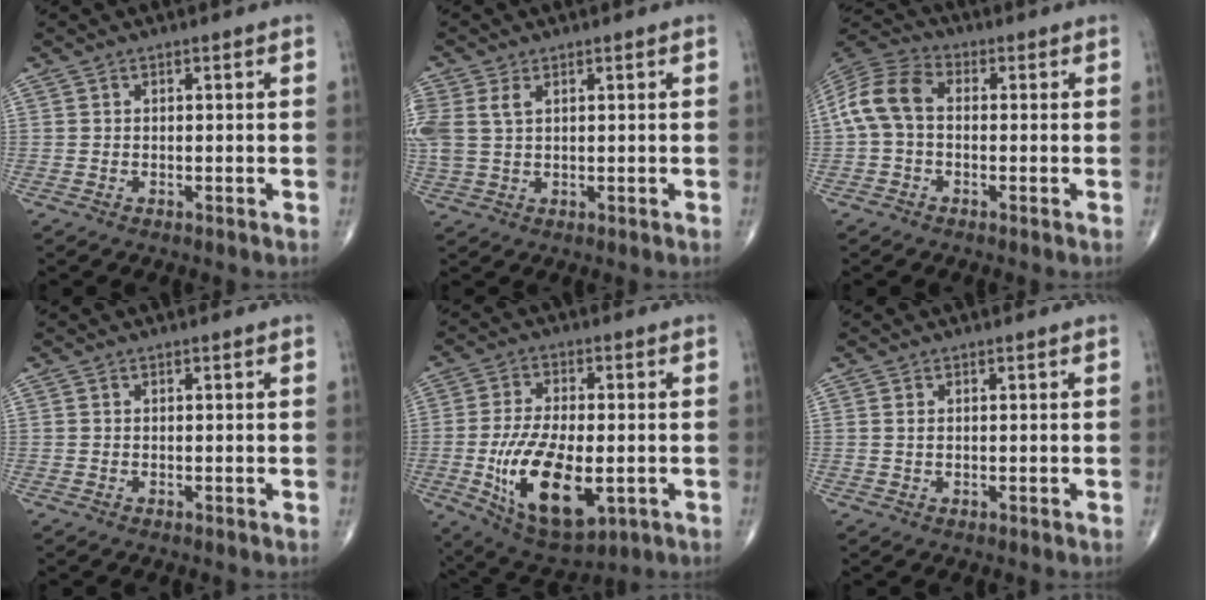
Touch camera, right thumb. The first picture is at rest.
{"total": 5.7, "force": [1.8, 3.5, 4.2], "torque": [-0.120, 0.012, 0.045]}
{"total": 9.8, "force": [-0.1, 6.6, 7.3], "torque": [-0.150, 0.029, -0.014]}
{"total": 0.0}
{"total": 17.0, "force": [-3.8, 8.1, 14.5], "torque": [-0.255, -0.009, -0.047]}
{"total": 0.9, "force": [0.1, 0.5, 0.7], "torque": [-0.013, -0.001, 0.003]}